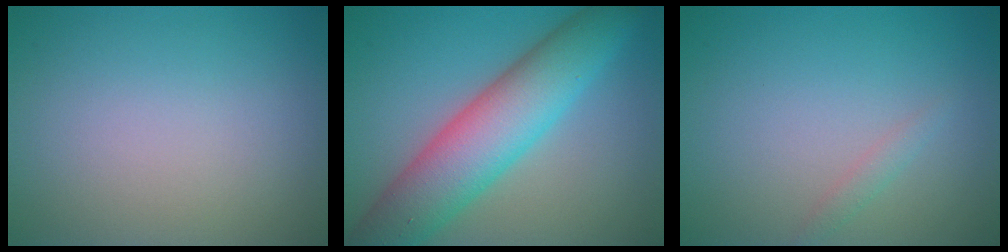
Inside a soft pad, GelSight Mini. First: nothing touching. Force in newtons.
{"total": 8.8, "press": 8.8, "slide": 0.4}
{"total": 0.9, "press": 0.9, "slide": 0.0}